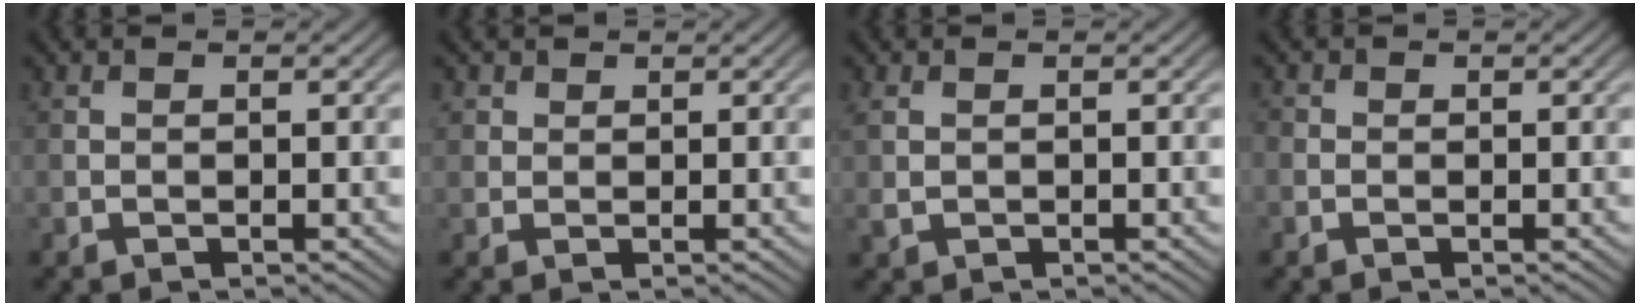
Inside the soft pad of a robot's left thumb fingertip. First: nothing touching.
{"total": 1.7, "force": [1.0, 1.3, 0.3], "torque": [-0.010, 0.002, 0.020]}
{"total": 2.0, "force": [0.2, 1.5, 1.3], "torque": [-0.042, -0.002, 0.005]}
{"total": 0.9, "force": [-0.3, 0.8, 0.3], "torque": [-0.003, -0.004, -0.005]}